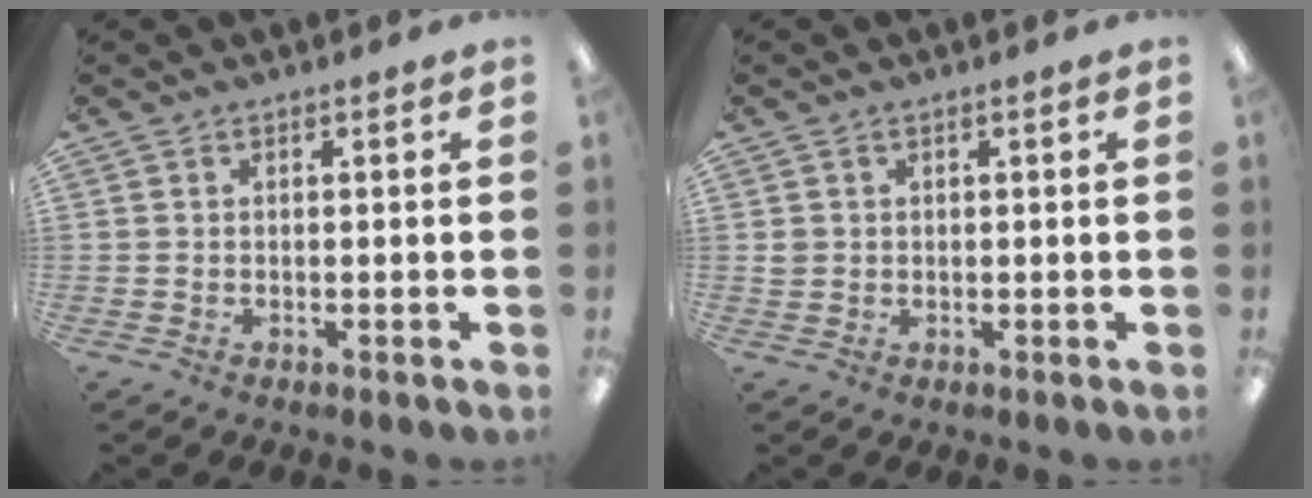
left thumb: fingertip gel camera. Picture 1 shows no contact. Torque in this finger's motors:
{"motor_torque": [-0.03, 0.00, 0.02, -0.01, 0.00]}